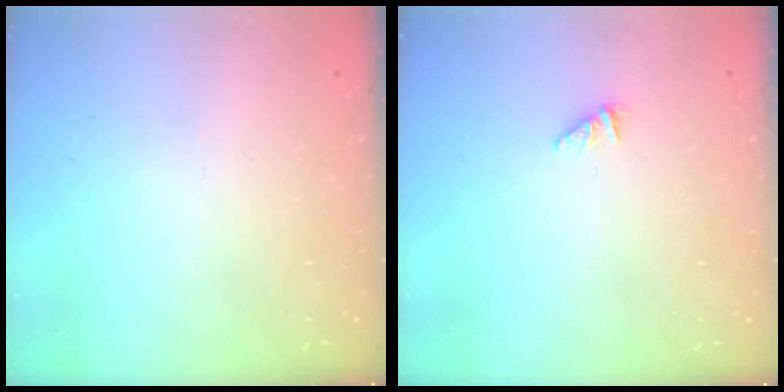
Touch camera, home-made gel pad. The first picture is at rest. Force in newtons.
{"total": 1.2, "press": 1.1, "slide": 0.2}